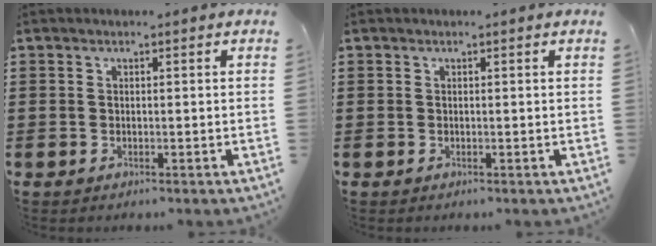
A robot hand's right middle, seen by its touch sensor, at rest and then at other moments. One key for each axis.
{"total": 0.0}